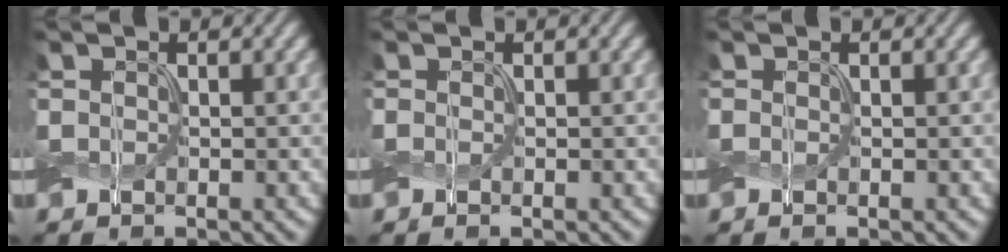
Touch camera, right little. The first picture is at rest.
{"total": 0.0}
{"total": 0.0}